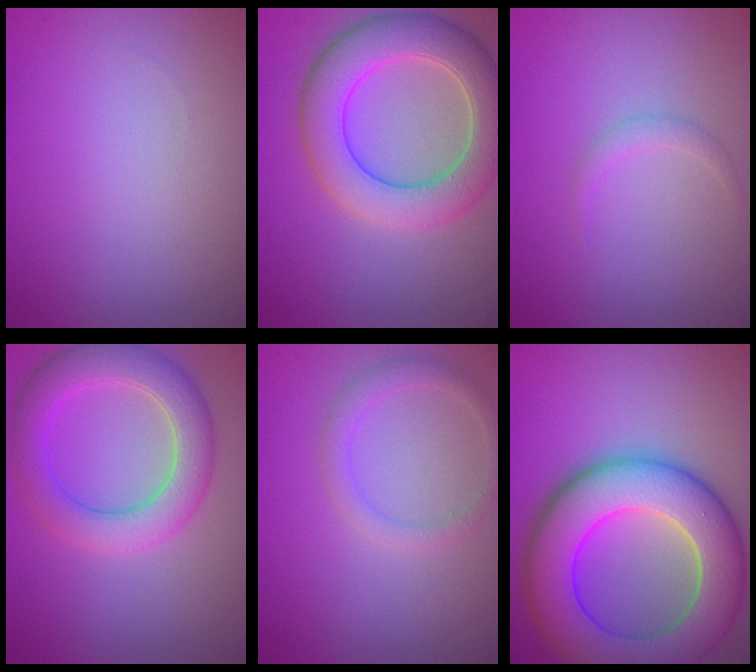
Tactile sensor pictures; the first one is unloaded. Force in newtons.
{"total": 7.3, "press": 7.3, "slide": 0.5}
{"total": 1.0, "press": 1.0, "slide": 0.2}
{"total": 5.5, "press": 5.5, "slide": 0.2}
{"total": 1.8, "press": 1.8, "slide": 0.2}
{"total": 11.7, "press": 11.7, "slide": 0.5}